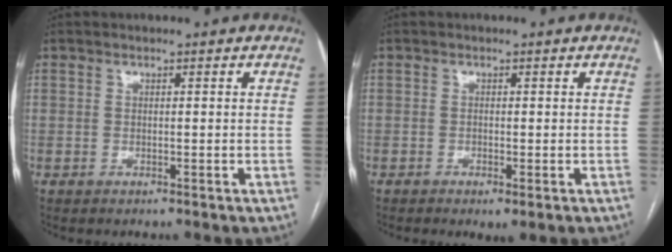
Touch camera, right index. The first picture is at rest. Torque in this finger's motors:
{"motor_torque": [1.15, -0.91, 0.20, 0.06]}